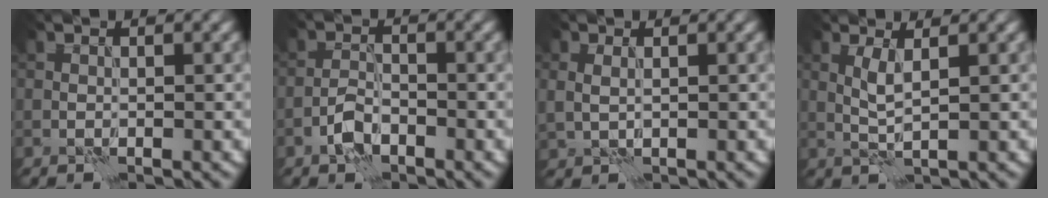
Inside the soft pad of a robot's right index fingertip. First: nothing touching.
{"total": 2.3, "force": [-1.5, 1.2, 1.4], "torque": [-0.024, 0.007, -0.033]}
{"total": 1.4, "force": [0.4, 1.0, 0.9], "torque": [-0.022, 0.000, 0.014]}
{"total": 1.8, "force": [0.7, 0.1, 1.6], "torque": [-0.041, 0.000, 0.017]}